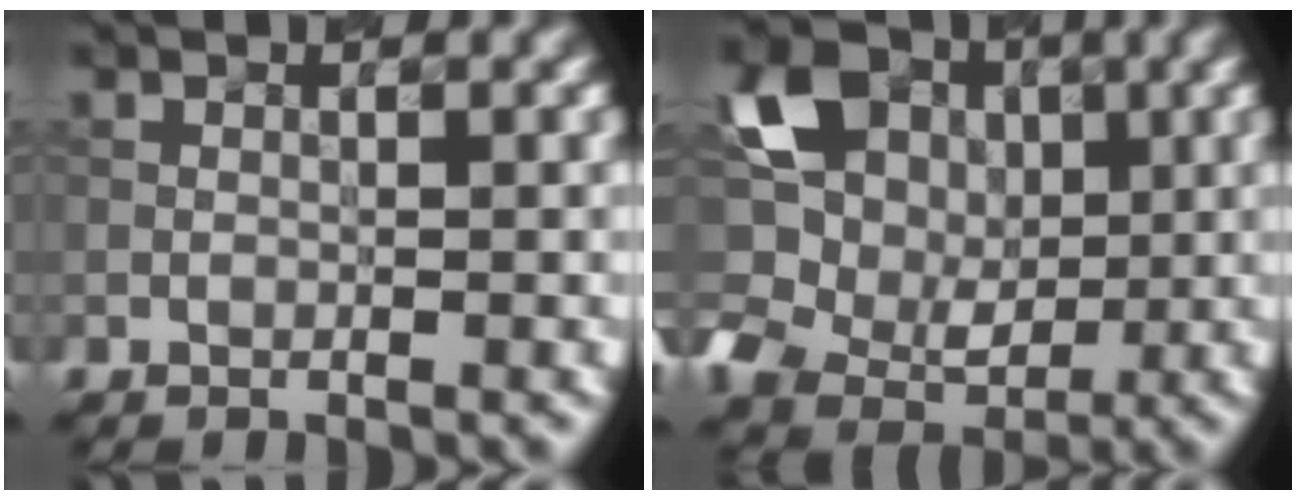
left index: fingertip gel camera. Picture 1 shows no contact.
{"total": 9.6, "force": [1.8, 7.9, 5.2], "torque": [-0.111, -0.002, 0.029]}